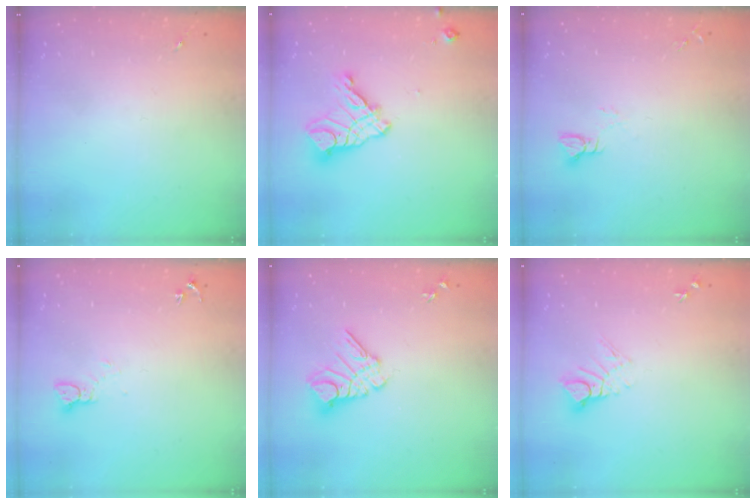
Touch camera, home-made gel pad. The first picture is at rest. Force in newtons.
{"total": 13.1, "press": 13.0, "slide": 1.3}
{"total": 3.0, "press": 3.0, "slide": 0.3}
{"total": 2.6, "press": 2.6, "slide": 0.1}
{"total": 11.6, "press": 11.6, "slide": 1.2}
{"total": 7.4, "press": 7.3, "slide": 0.9}